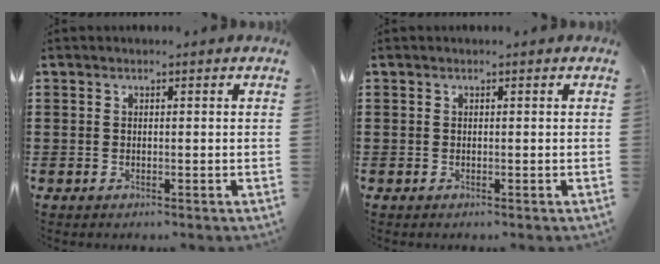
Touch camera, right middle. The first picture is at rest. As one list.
[{"total": 0.0}]